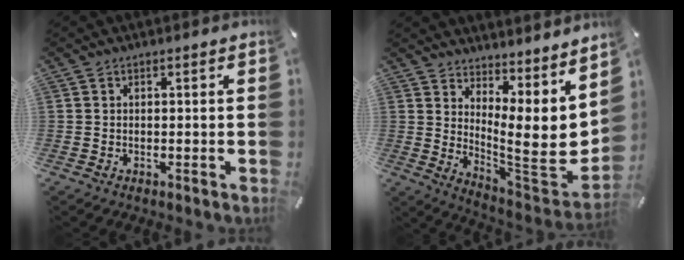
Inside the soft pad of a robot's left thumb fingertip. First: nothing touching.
{"total": 12.0, "force": [3.4, 4.3, 10.7], "torque": [-0.130, -0.080, 0.061]}